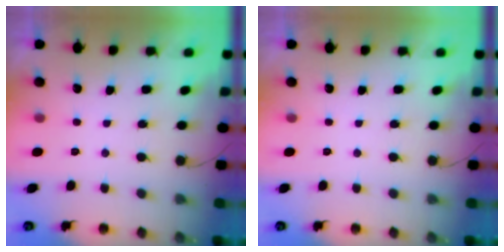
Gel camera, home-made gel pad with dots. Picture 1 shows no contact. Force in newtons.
{"total": 0.0}